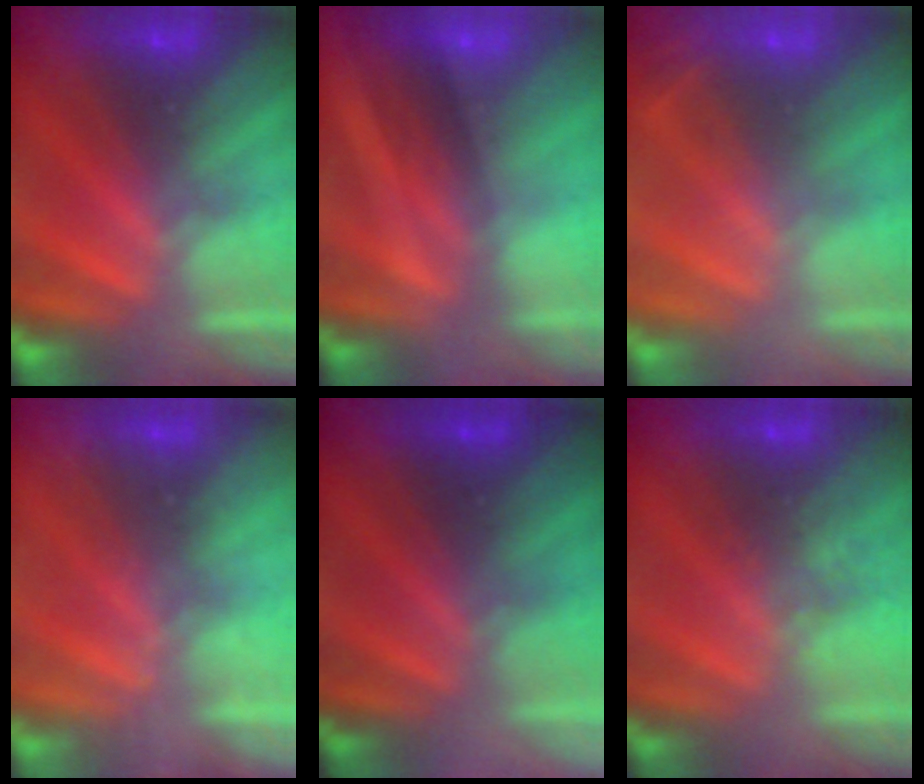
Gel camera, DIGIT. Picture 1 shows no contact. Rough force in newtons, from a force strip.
{"total": 2.0}
{"total": 2.0}
{"total": 1.7}
{"total": 2.6}
{"total": 2.4}